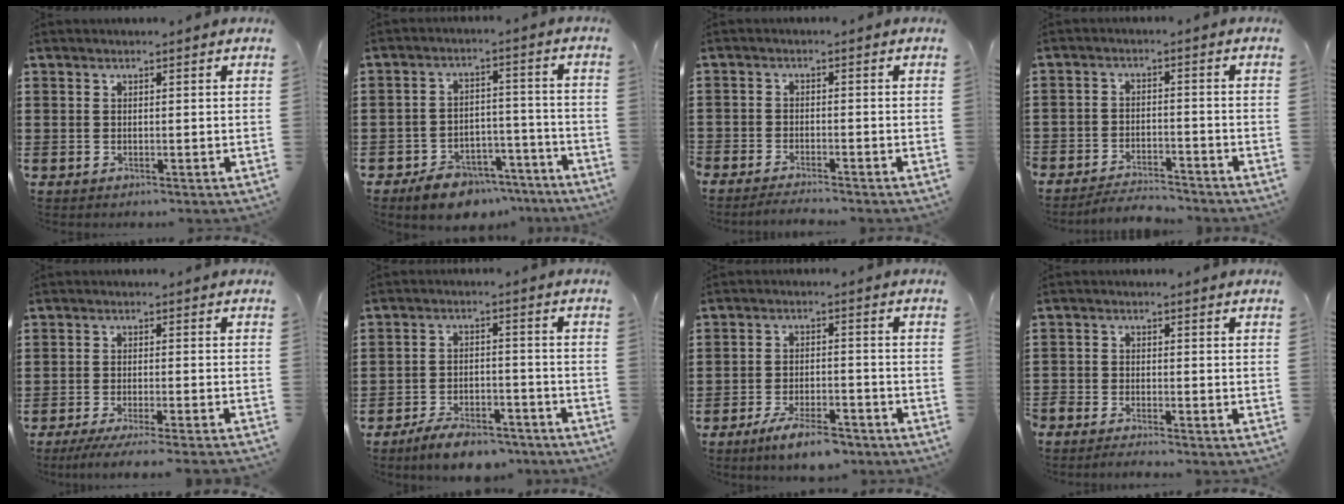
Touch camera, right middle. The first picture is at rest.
{"total": 6.4, "force": [-5.7, 2.4, 1.6], "torque": [-0.020, 0.030, -0.106]}
{"total": 2.4, "force": [-2.4, 0.1, 0.0], "torque": [-0.006, 0.000, -0.051]}
{"total": 3.8, "force": [-3.8, 0.5, 0.0], "torque": [-0.006, 0.006, -0.081]}
{"total": 3.4, "force": [-2.9, -0.5, 1.6], "torque": [-0.033, -0.012, -0.057]}
{"total": 5.7, "force": [-5.3, 1.1, 1.9], "torque": [-0.041, 0.005, -0.103]}
{"total": 5.7, "force": [-4.7, 1.0, 3.0], "torque": [-0.059, 0.000, -0.088]}
{"total": 2.5, "force": [-2.5, 0.1, -0.1], "torque": [-0.004, 0.001, -0.054]}